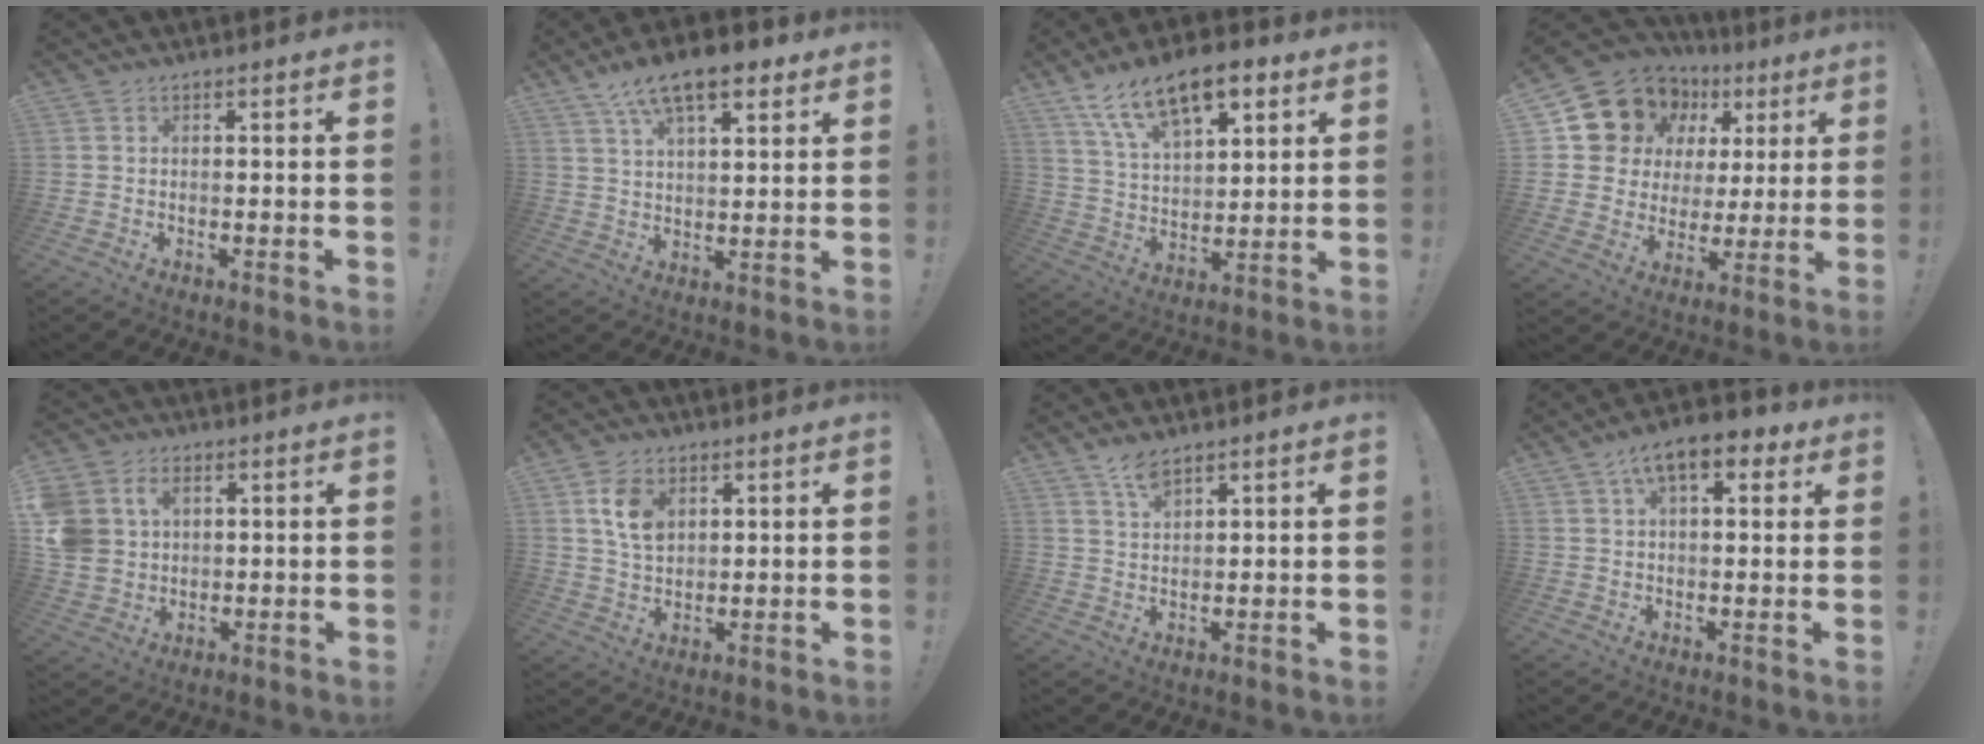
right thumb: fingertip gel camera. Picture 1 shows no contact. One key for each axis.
{"total": 13.0, "fx": 8.0, "fy": 5.4, "fz": 8.8, "tx": -0.143, "ty": -0.030, "tz": 0.141}
{"total": 17.0, "fx": 10.4, "fy": 8.1, "fz": 10.6, "tx": -0.180, "ty": -0.053, "tz": 0.186}
{"total": 14.2, "fx": 8.7, "fy": 10.4, "fz": 4.1, "tx": -0.079, "ty": -0.056, "tz": 0.181}
{"total": 9.0, "fx": 2.9, "fy": 7.4, "fz": 4.1, "tx": -0.095, "ty": -0.010, "tz": 0.059}
{"total": 9.3, "fx": 3.6, "fy": 6.4, "fz": 5.8, "tx": -0.092, "ty": -0.001, "tz": 0.071}
{"total": 4.7, "fx": 3.8, "fy": 1.3, "fz": 2.5, "tx": -0.043, "ty": -0.019, "tz": 0.065}
{"total": 10.1, "fx": 4.9, "fy": 4.6, "fz": 7.6, "tx": -0.112, "ty": -0.009, "tz": 0.083}